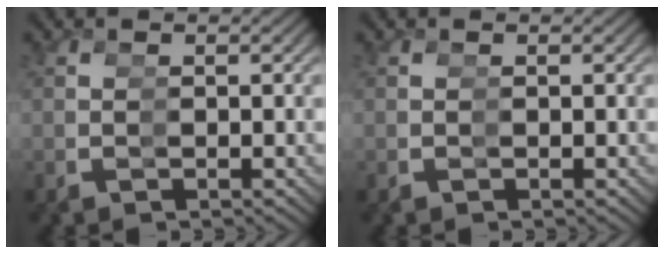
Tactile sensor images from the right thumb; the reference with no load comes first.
{"total": 0.0}